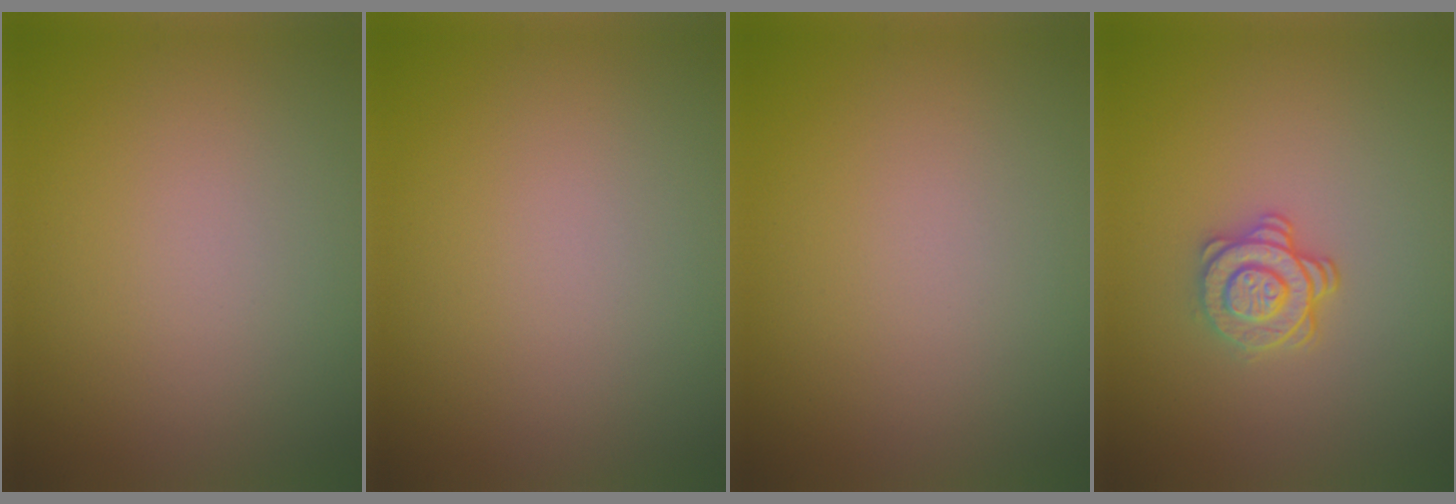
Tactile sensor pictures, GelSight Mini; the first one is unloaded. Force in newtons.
{"total": 0.0}
{"total": 0.0}
{"total": 2.4, "press": 2.0, "slide": 1.4}